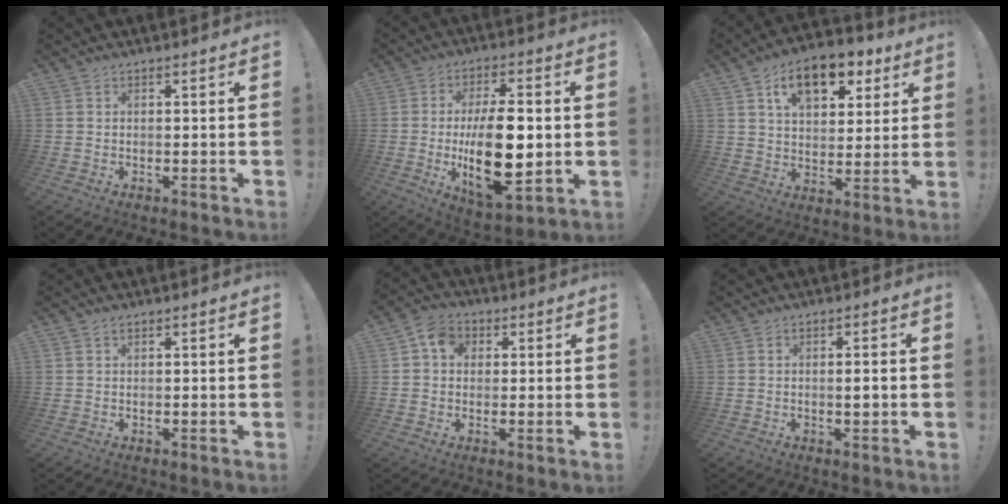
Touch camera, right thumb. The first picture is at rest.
{"total": 19.6, "force": [-1.1, 9.0, 17.4], "torque": [-0.296, -0.009, -0.014]}
{"total": 14.4, "force": [7.8, 8.5, 8.6], "torque": [-0.127, -0.033, 0.137]}
{"total": 0.6, "force": [0.5, 0.3, 0.3], "torque": [0.002, -0.003, 0.007]}
{"total": 7.1, "force": [1.9, 5.7, 3.8], "torque": [-0.059, 0.006, 0.037]}
{"total": 1.8, "force": [-0.2, 0.0, 1.8], "torque": [-0.024, -0.004, -0.007]}